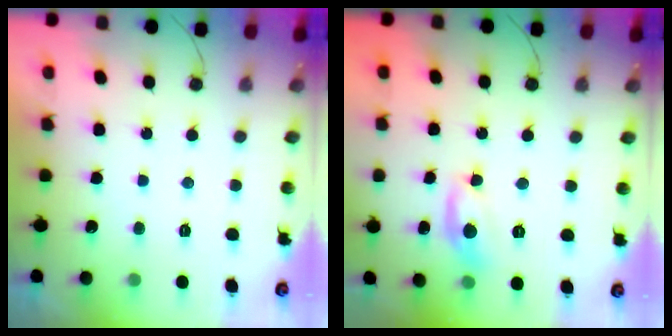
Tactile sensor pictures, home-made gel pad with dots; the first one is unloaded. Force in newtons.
{"total": 9.7, "press": 9.7, "slide": 0.4}